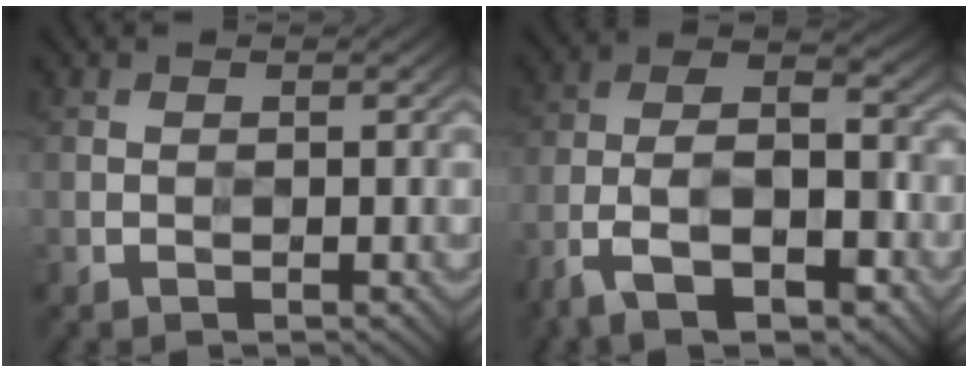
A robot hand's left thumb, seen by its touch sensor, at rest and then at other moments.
{"total": 10.8, "force": [-6.1, 4.6, 7.6], "torque": [-0.148, -0.007, -0.125]}